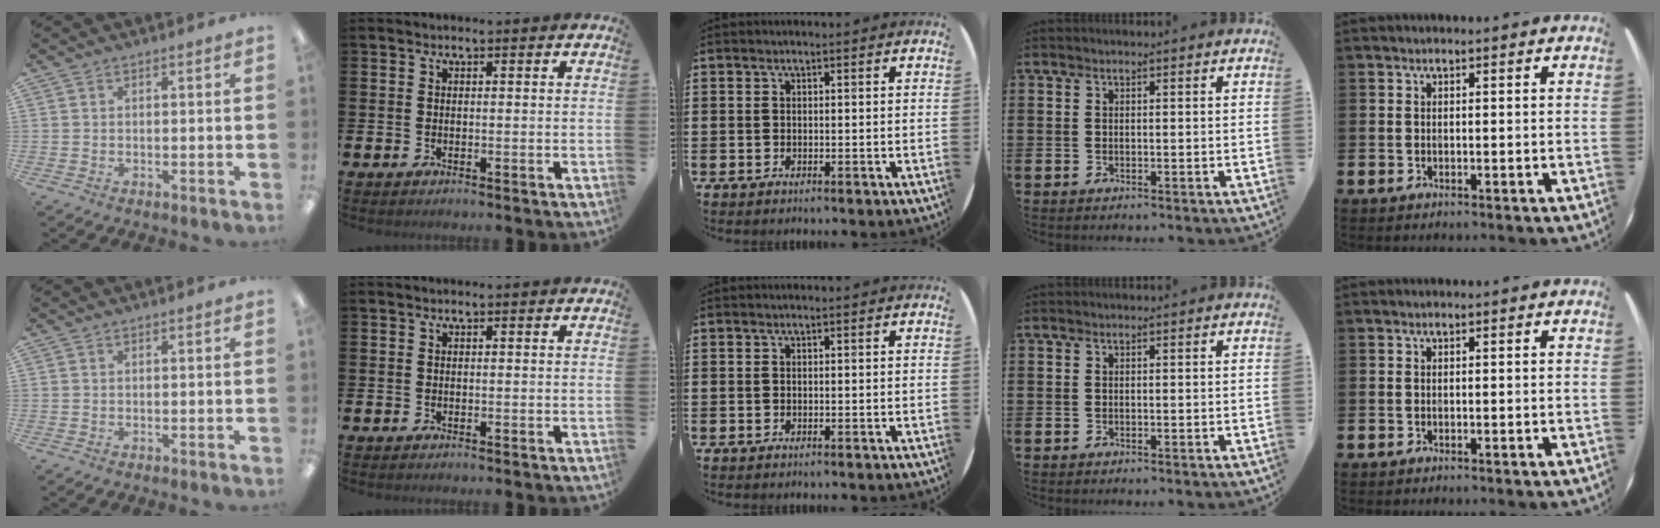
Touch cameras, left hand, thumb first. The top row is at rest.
{}